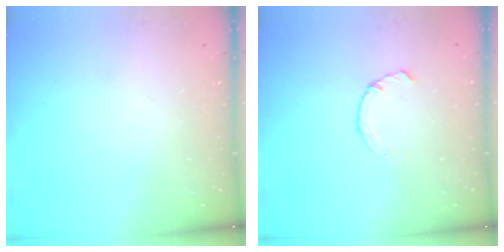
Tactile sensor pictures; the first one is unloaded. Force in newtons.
{"total": 2.2, "press": 2.2, "slide": 0.4}